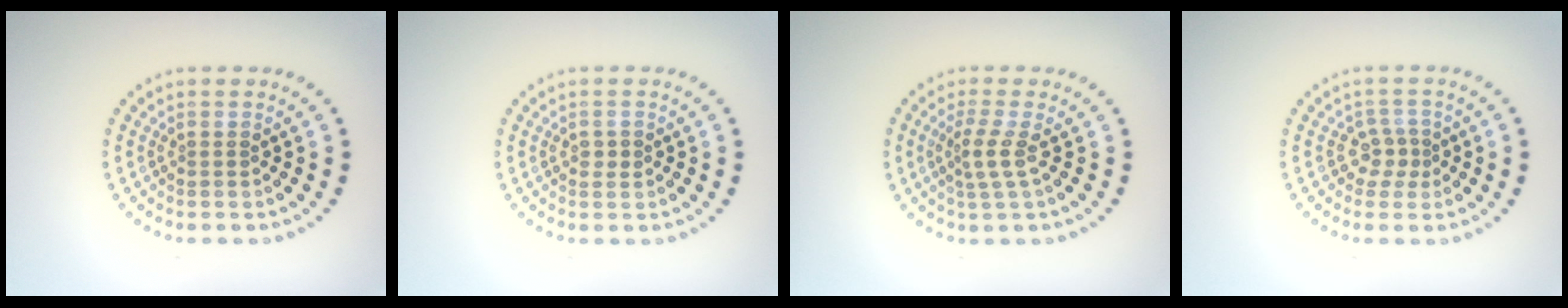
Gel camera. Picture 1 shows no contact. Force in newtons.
{"total": 0.9, "press": 0.9, "slide": 0.0}
{"total": 2.3, "press": 1.7, "slide": 1.6}
{"total": 2.0, "press": 1.5, "slide": 1.3}